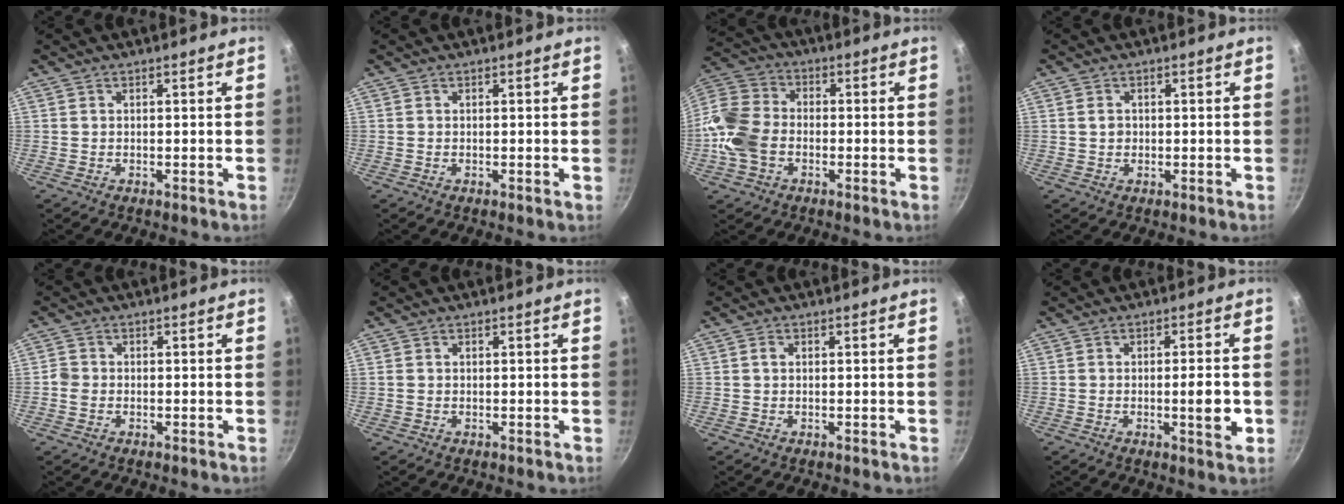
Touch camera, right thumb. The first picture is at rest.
{"total": 0.0}
{"total": 12.6, "force": [-2.9, 9.3, 7.9], "torque": [-0.147, 0.025, -0.078]}
{"total": 1.8, "force": [0.2, 1.6, 0.8], "torque": [-0.010, 0.004, 0.002]}
{"total": 2.0, "force": [-0.6, 1.7, 0.8], "torque": [-0.014, 0.010, -0.015]}
{"total": 0.7, "force": [0.1, 0.7, 0.3], "torque": [-0.006, 0.003, 0.001]}
{"total": 1.0, "force": [0.1, 0.8, 0.6], "torque": [-0.008, 0.004, 0.003]}
{"total": 5.7, "force": [-1.1, 1.3, 5.4], "torque": [-0.071, 0.007, -0.014]}